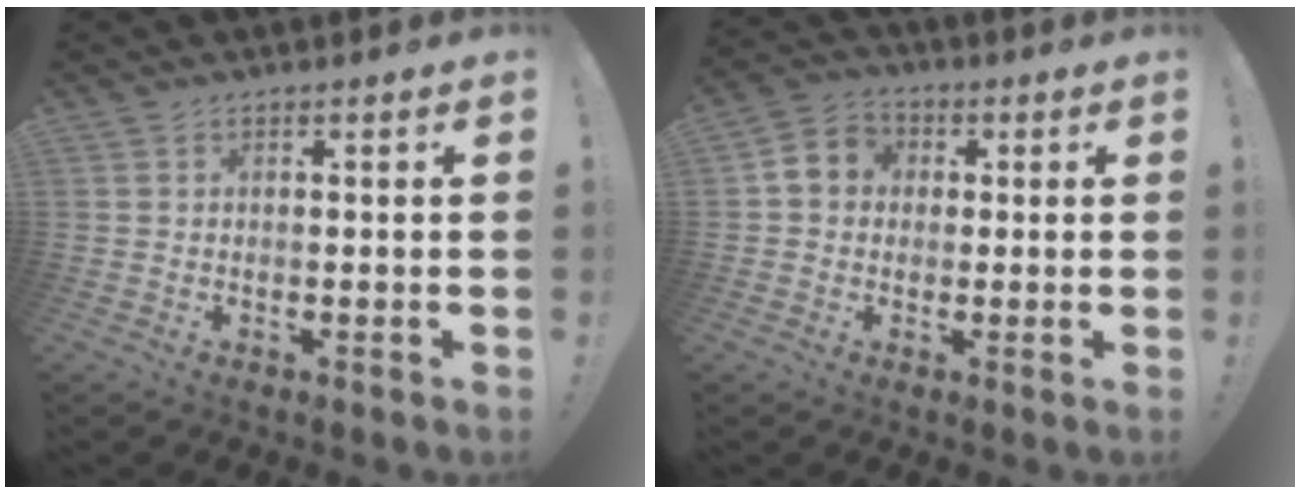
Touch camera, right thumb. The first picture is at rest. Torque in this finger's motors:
{"motor_torque": [1.07, 1.03, 0.74, -0.32, 0.11]}